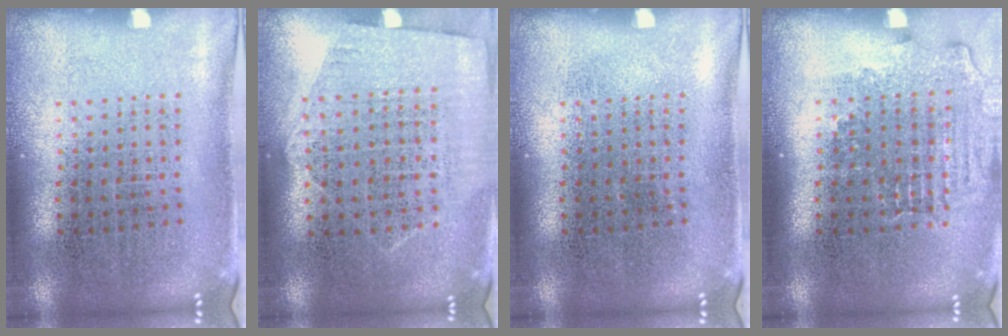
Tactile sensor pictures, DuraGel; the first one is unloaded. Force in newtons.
{"total": 1.3, "press": 1.1, "slide": 0.7}
{"total": 0.0}
{"total": 1.4, "press": 1.2, "slide": 0.6}